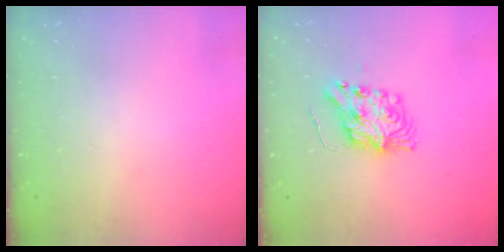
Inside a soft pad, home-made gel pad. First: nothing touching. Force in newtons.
{"total": 8.7, "press": 8.6, "slide": 0.4}